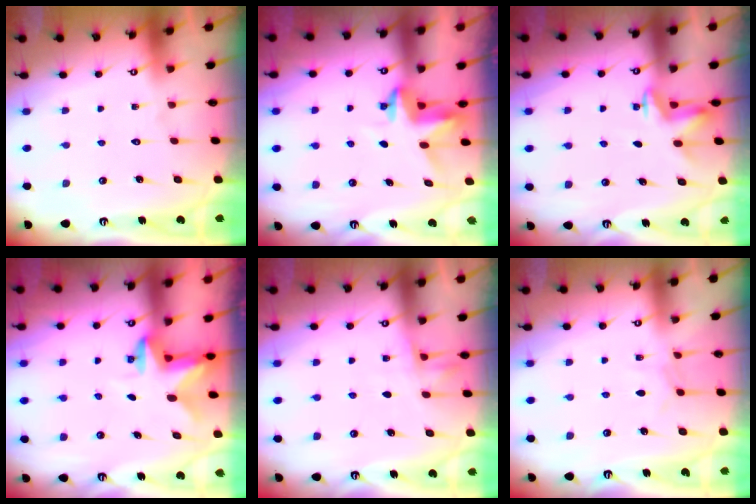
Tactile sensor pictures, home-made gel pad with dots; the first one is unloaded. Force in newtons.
{"total": 3.8, "press": 3.8, "slide": 0.3}
{"total": 3.7, "press": 3.6, "slide": 0.9}
{"total": 2.7, "press": 2.7, "slide": 0.5}
{"total": 5.2, "press": 5.0, "slide": 1.4}
{"total": 3.6, "press": 3.6, "slide": 0.4}